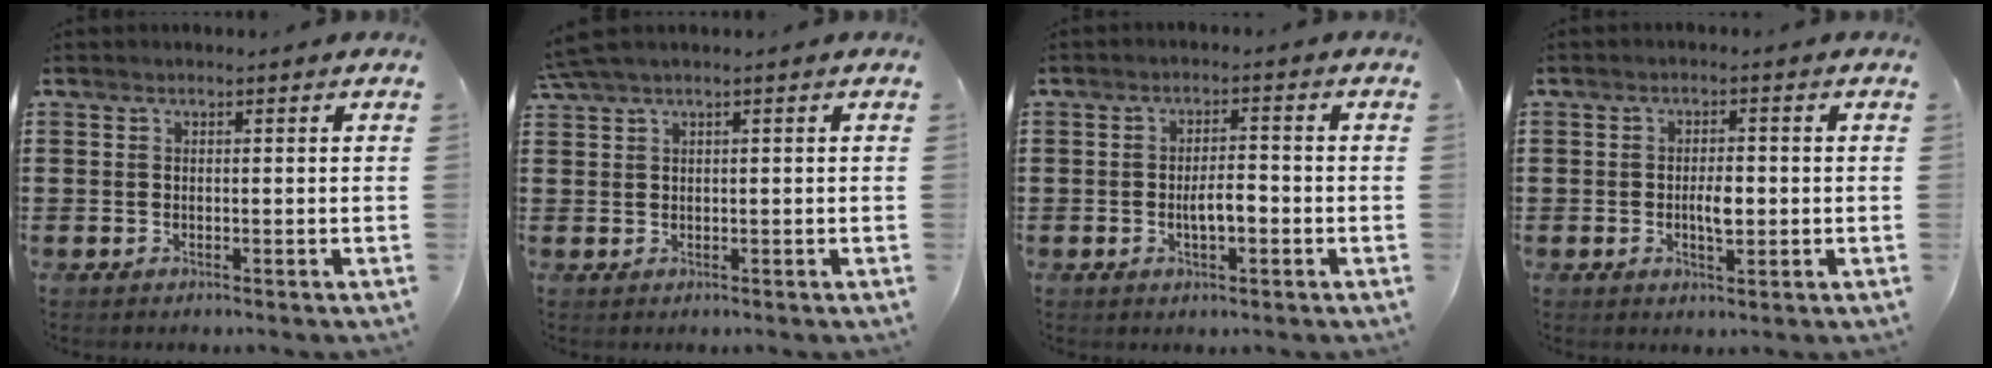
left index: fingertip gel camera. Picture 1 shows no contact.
{"total": 1.6, "force": [0.8, 0.0, 1.3], "torque": [-0.027, -0.001, 0.016]}
{"total": 4.0, "force": [-0.9, 1.4, 3.6], "torque": [-0.065, 0.005, -0.019]}
{"total": 3.5, "force": [-0.3, 1.3, 3.3], "torque": [-0.054, 0.000, -0.008]}